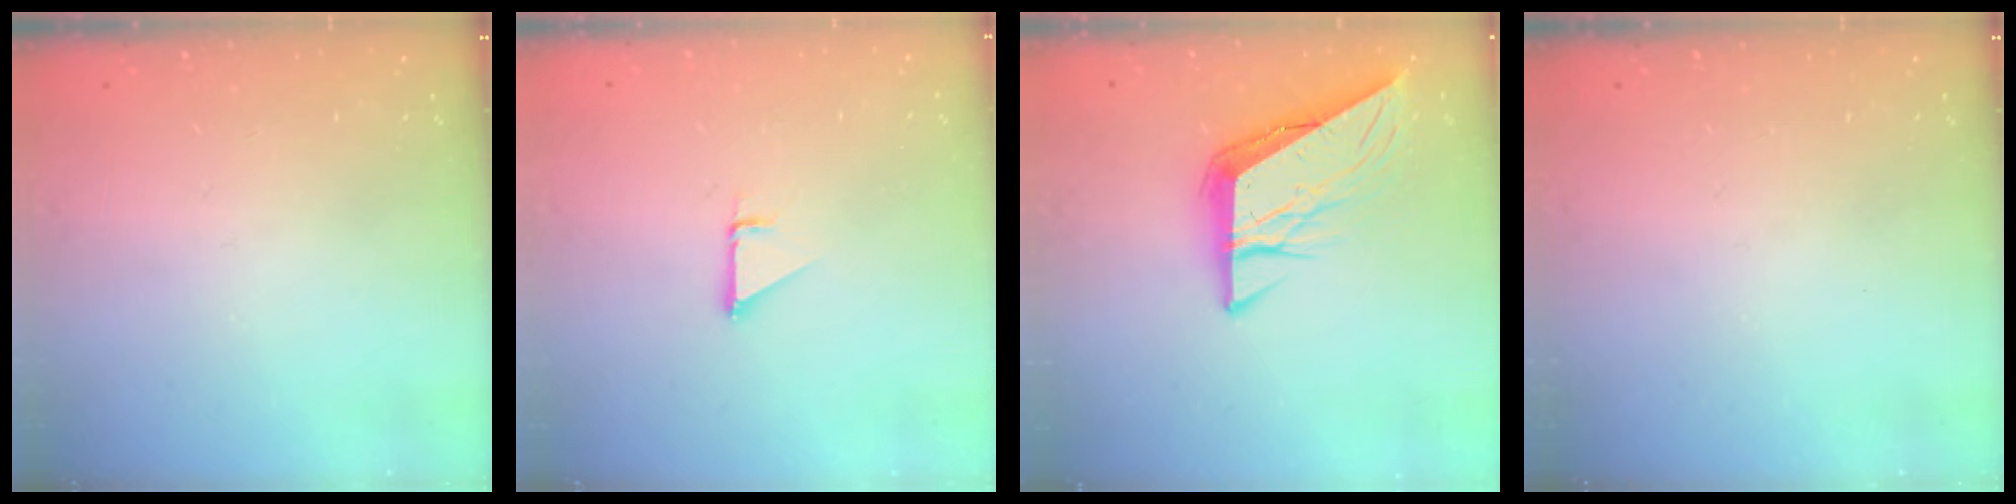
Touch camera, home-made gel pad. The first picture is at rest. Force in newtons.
{"total": 0.9, "press": 0.9, "slide": 0.1}
{"total": 8.9, "press": 8.9, "slide": 0.9}
{"total": 0.0}